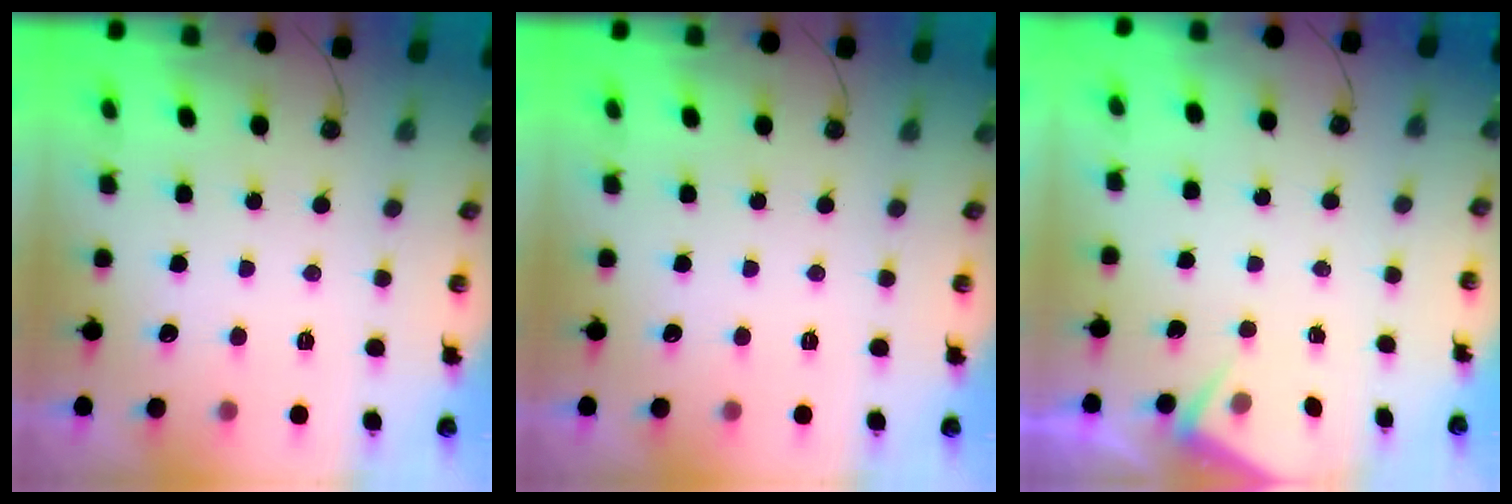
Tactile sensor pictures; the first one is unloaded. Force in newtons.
{"total": 0.0}
{"total": 2.5, "press": 2.5, "slide": 0.4}